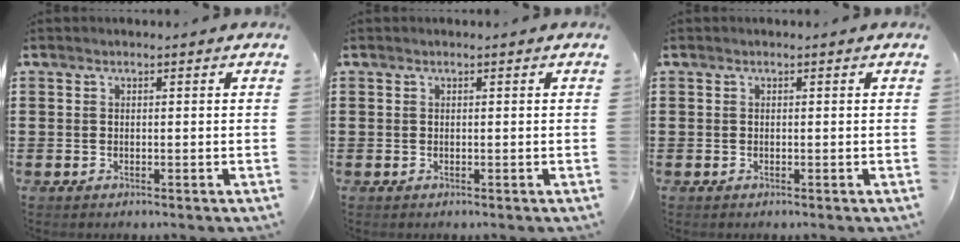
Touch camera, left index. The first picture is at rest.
{"total": 0.0}
{"total": 0.0}